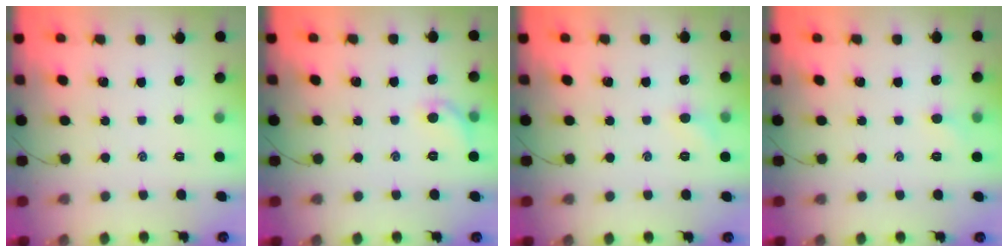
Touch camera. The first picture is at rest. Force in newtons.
{"total": 5.5, "press": 5.4, "slide": 1.4}
{"total": 5.1, "press": 4.9, "slide": 1.6}
{"total": 4.0, "press": 3.8, "slide": 1.2}